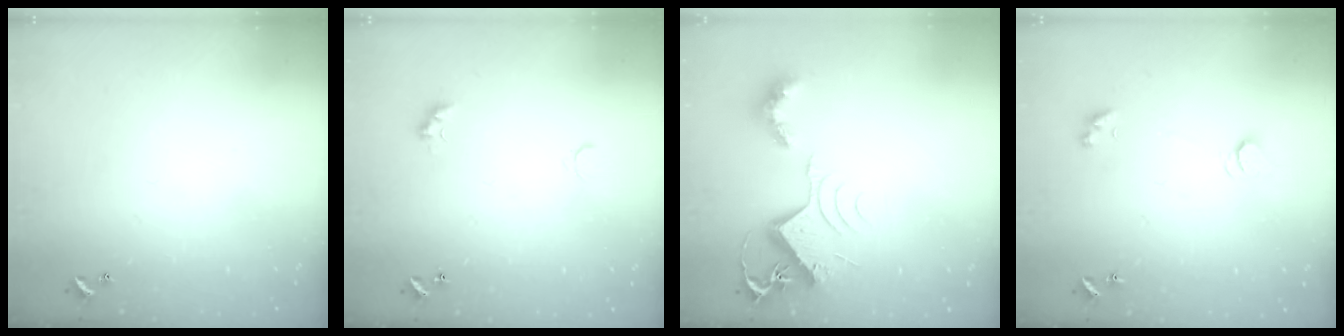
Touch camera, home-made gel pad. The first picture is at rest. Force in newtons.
{"total": 1.7, "press": 1.5, "slide": 0.6}
{"total": 10.8, "press": 10.8, "slide": 0.4}
{"total": 2.4, "press": 2.4, "slide": 0.4}